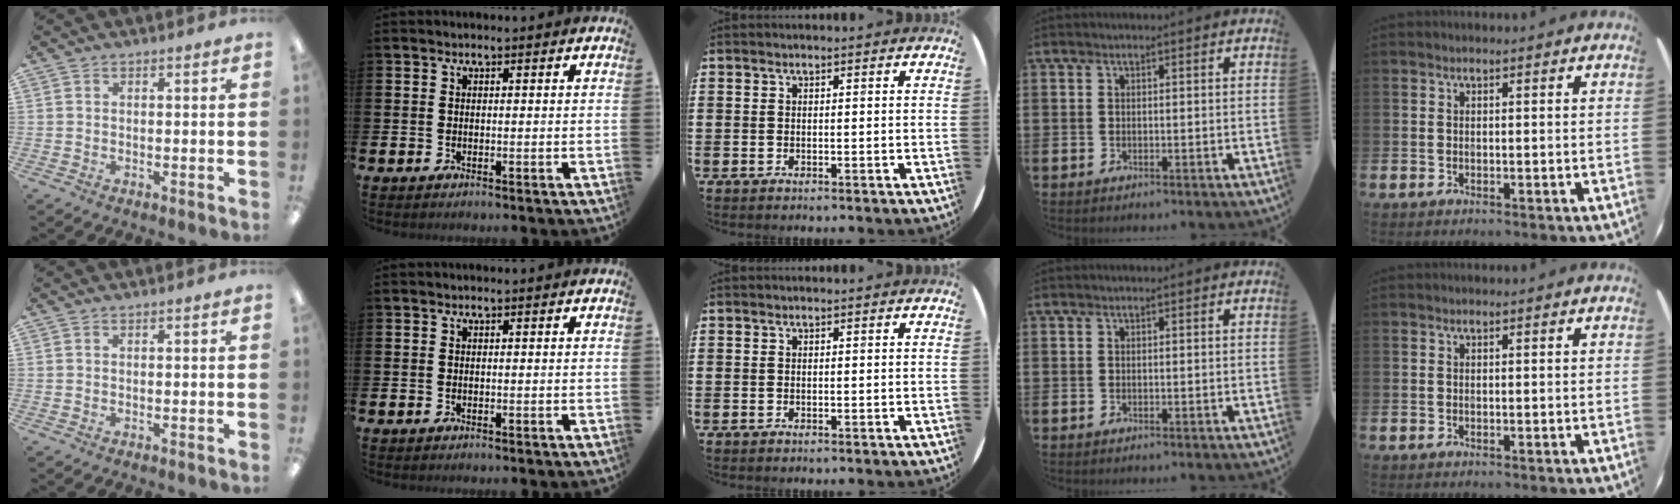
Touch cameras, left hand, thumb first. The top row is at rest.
{}